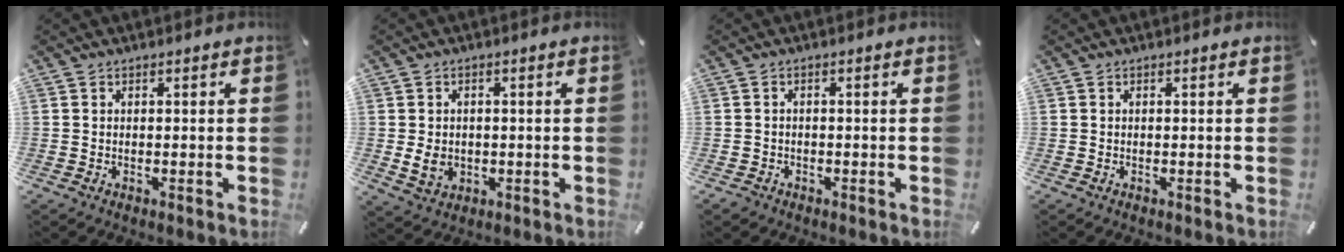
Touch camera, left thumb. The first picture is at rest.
{"total": 4.5, "force": [-0.5, 3.7, 2.6], "torque": [-0.044, -0.006, -0.012]}
{"total": 1.6, "force": [-0.9, 1.3, 0.3], "torque": [-0.006, 0.005, -0.022]}
{"total": 0.0}